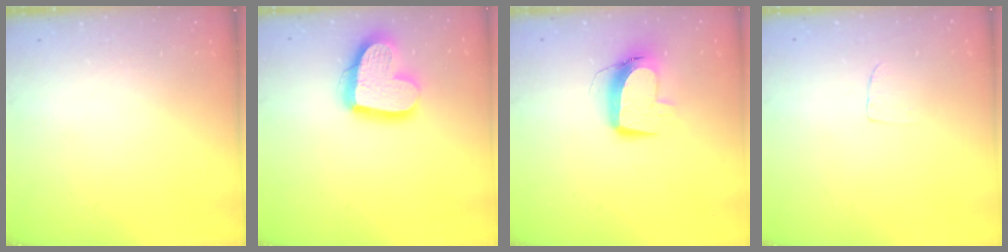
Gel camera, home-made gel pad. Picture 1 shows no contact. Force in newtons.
{"total": 18.0, "press": 17.9, "slide": 1.5}
{"total": 11.2, "press": 11.1, "slide": 1.2}
{"total": 2.4, "press": 2.4, "slide": 0.1}